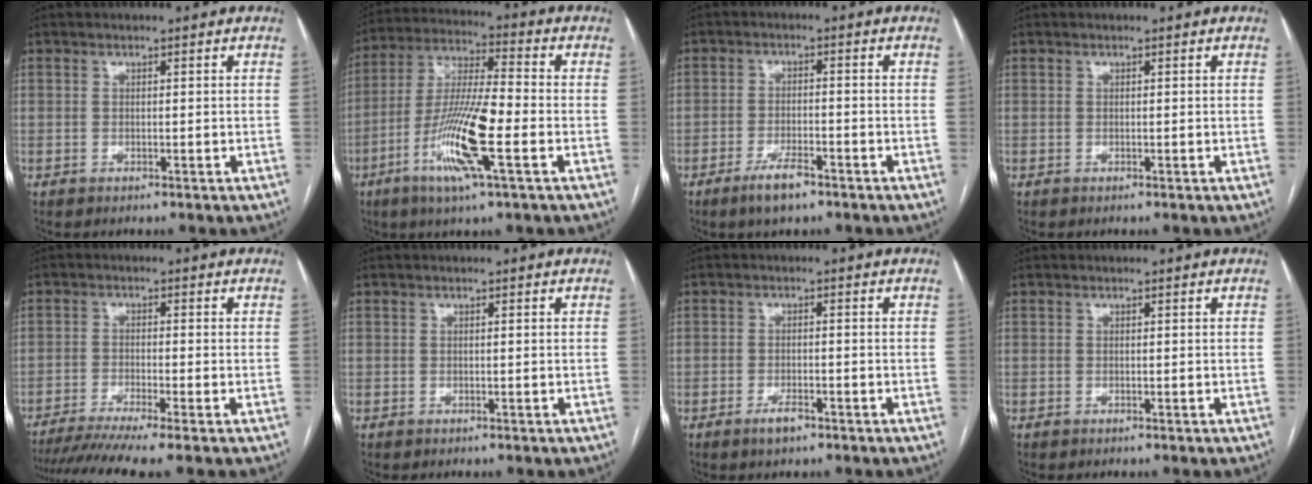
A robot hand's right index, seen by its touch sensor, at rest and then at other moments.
{"total": 14.1, "force": [-4.9, 1.0, 13.2], "torque": [-0.264, -0.010, -0.096]}
{"total": 4.9, "force": [-3.4, 1.4, 3.3], "torque": [-0.065, -0.003, -0.058]}
{"total": 0.0}
{"total": 9.8, "force": [-7.9, -1.1, 5.7], "torque": [-0.083, -0.018, -0.125]}
{"total": 0.0}
{"total": 2.5, "force": [-1.7, 0.9, 1.7], "torque": [-0.029, 0.001, -0.027]}
{"total": 0.0}